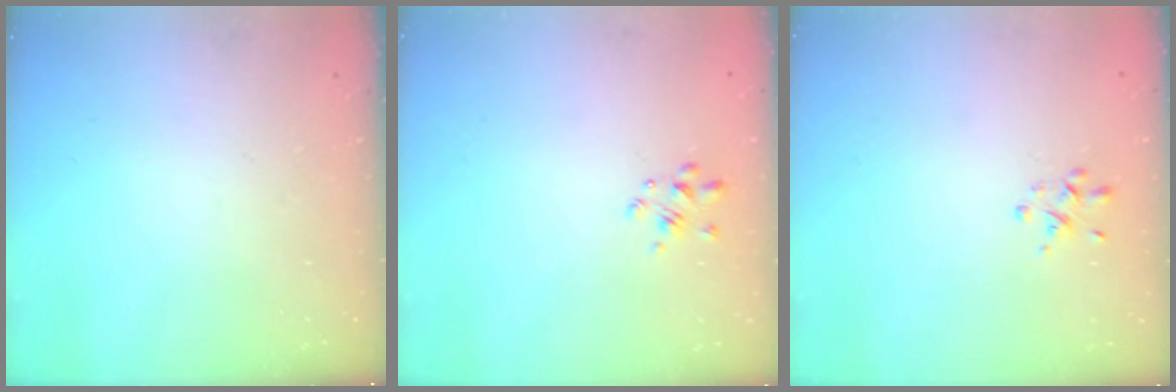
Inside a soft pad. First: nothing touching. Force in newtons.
{"total": 2.7, "press": 2.4, "slide": 1.2}
{"total": 2.0, "press": 1.9, "slide": 0.6}